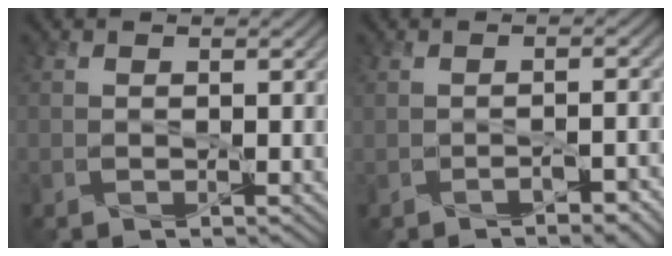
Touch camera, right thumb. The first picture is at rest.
{"total": 2.8, "force": [-1.6, 0.8, 2.2], "torque": [-0.035, 0.001, -0.023]}